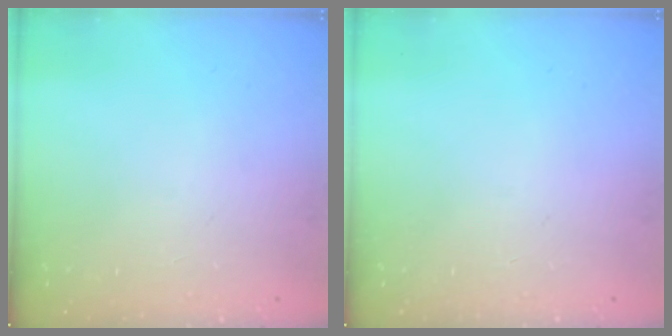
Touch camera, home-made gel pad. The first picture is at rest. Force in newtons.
{"total": 0.0}